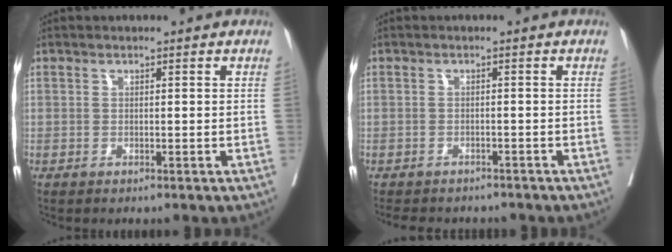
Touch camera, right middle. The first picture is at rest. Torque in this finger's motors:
{"motor_torque": [0.39, -0.35, -0.02, -0.02]}